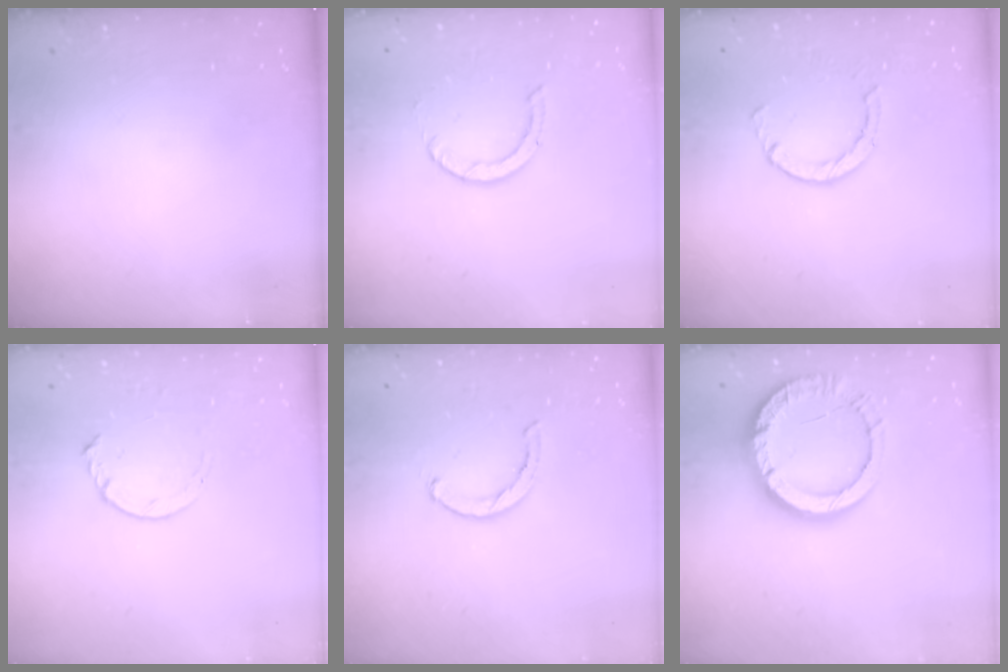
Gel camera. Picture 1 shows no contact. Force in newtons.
{"total": 0.8, "press": 0.8, "slide": 0.1}
{"total": 3.4, "press": 3.4, "slide": 0.2}
{"total": 4.7, "press": 4.7, "slide": 0.6}
{"total": 1.8, "press": 1.8, "slide": 0.4}
{"total": 15.6, "press": 15.5, "slide": 1.4}